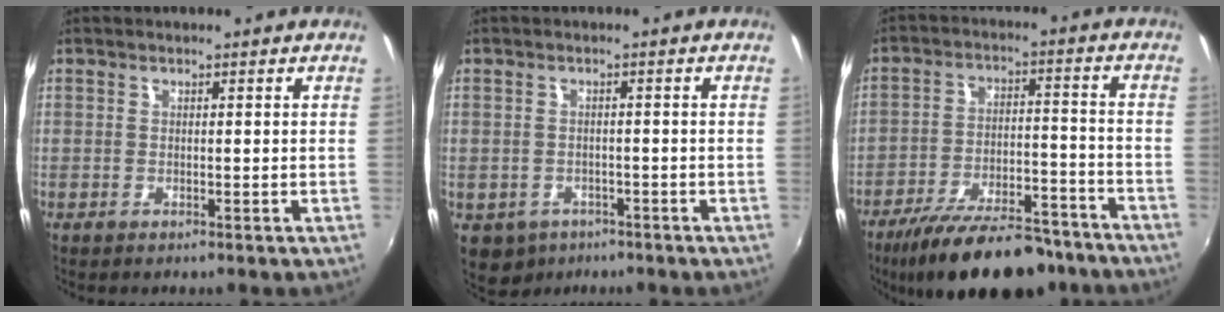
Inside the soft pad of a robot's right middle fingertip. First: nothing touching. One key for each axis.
{"total": 6.0, "fx": -3.2, "fy": 4.6, "fz": 2.1, "tx": -0.053, "ty": -0.014, "tz": -0.040}
{"total": 21.6, "fx": -17.4, "fy": 6.8, "fz": 10.9, "tx": -0.196, "ty": -0.021, "tz": -0.251}